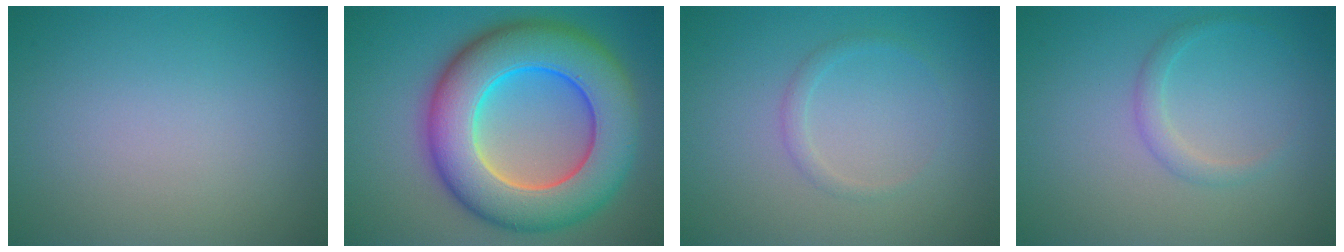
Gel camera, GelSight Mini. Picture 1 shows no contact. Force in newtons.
{"total": 12.9, "press": 12.9, "slide": 0.4}
{"total": 1.0, "press": 1.0, "slide": 0.1}
{"total": 1.4, "press": 1.4, "slide": 0.1}